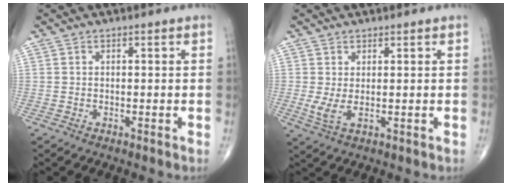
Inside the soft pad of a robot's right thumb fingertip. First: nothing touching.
{"total": 3.3, "force": [0.3, 1.2, 3.0], "torque": [-0.071, -0.007, 0.012]}